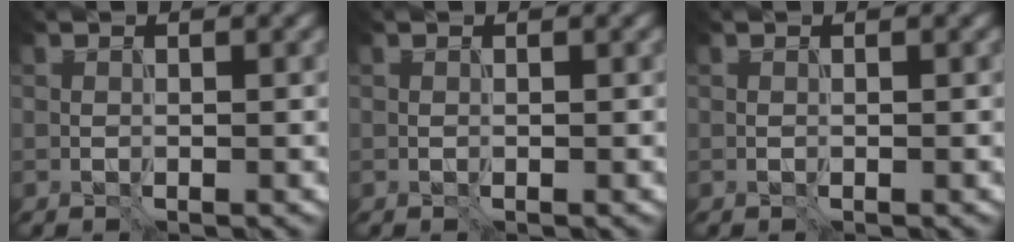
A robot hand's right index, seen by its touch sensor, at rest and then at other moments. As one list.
[{"total": 0.0}, {"total": 0.0}]